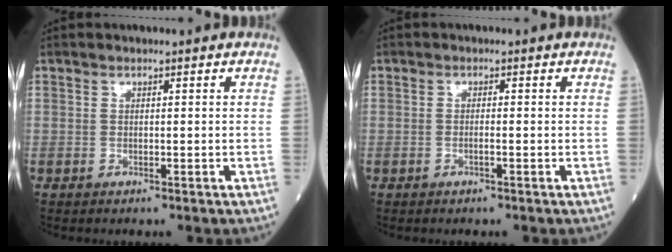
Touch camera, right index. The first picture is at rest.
{"total": 0.8, "force": [-0.4, -0.1, 0.7], "torque": [-0.015, 0.001, -0.007]}